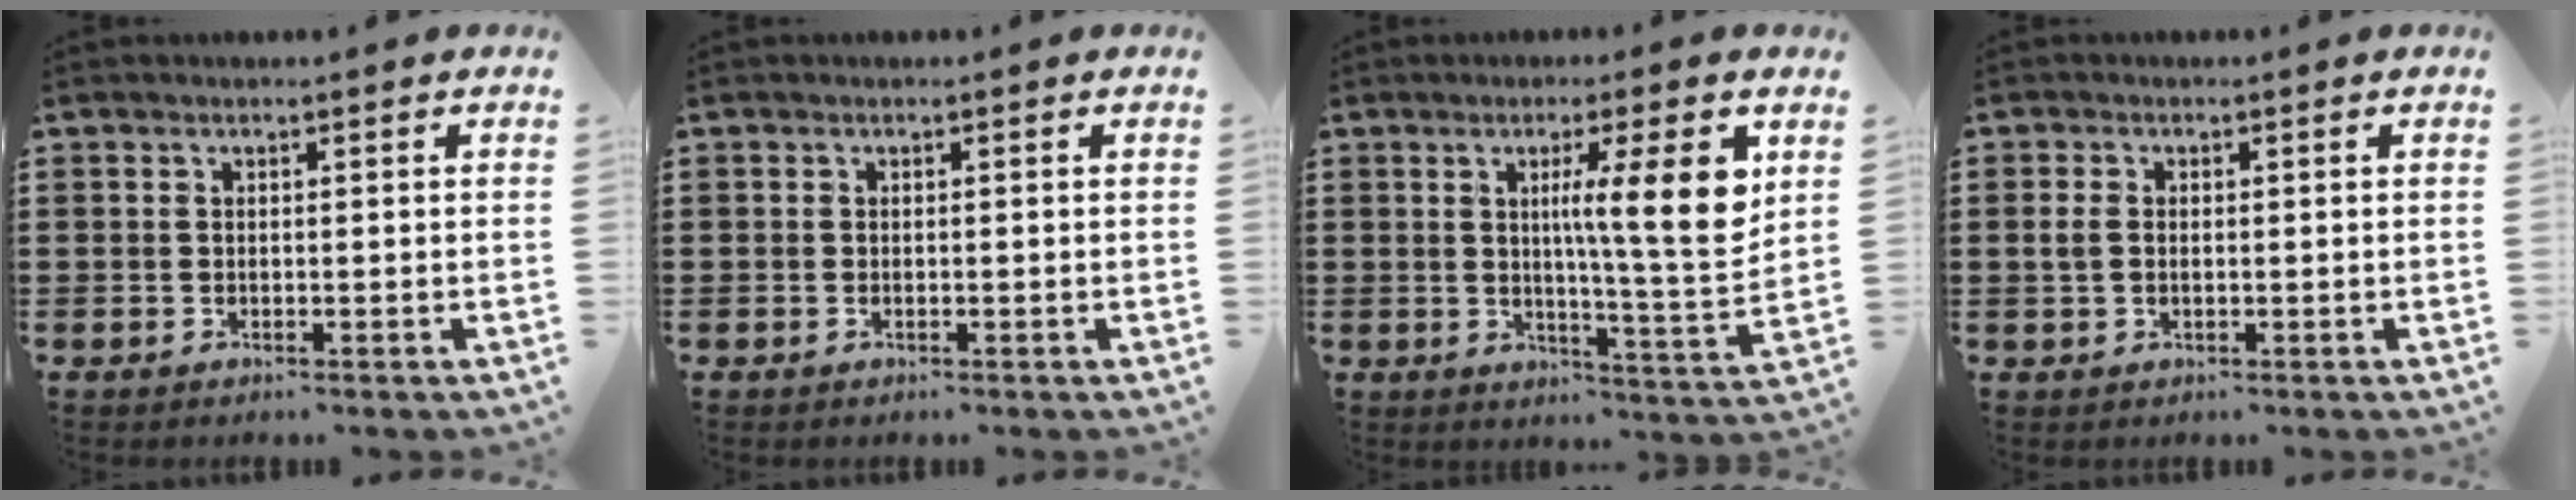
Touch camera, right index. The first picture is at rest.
{"total": 0.0}
{"total": 11.1, "force": [3.7, 0.7, 10.5], "torque": [-0.163, -0.015, 0.047]}
{"total": 1.9, "force": [0.0, 1.1, 1.6], "torque": [-0.049, -0.003, -0.005]}